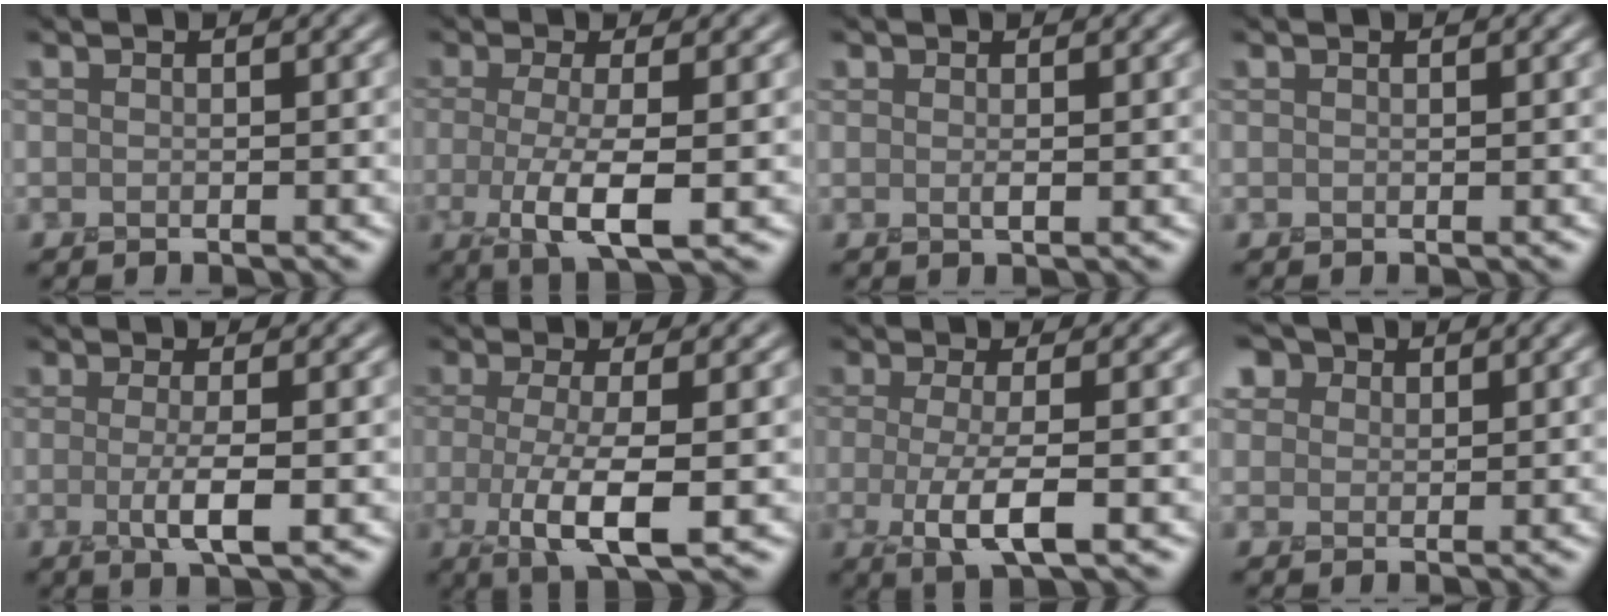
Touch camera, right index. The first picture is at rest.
{"total": 4.7, "force": [-0.7, 1.4, 4.5], "torque": [-0.095, -0.009, -0.012]}
{"total": 0.6, "force": [0.6, 0.0, 0.0], "torque": [-0.005, 0.001, 0.011]}
{"total": 0.0}
{"total": 2.7, "force": [0.0, 0.6, 2.7], "torque": [-0.054, -0.008, 0.000]}
{"total": 5.3, "force": [-0.8, 1.5, 5.0], "torque": [-0.102, -0.009, -0.013]}
{"total": 4.2, "force": [-0.5, 1.2, 4.0], "torque": [-0.082, -0.010, -0.012]}
{"total": 4.4, "force": [2.9, 2.9, 1.4], "torque": [-0.052, 0.022, 0.034]}